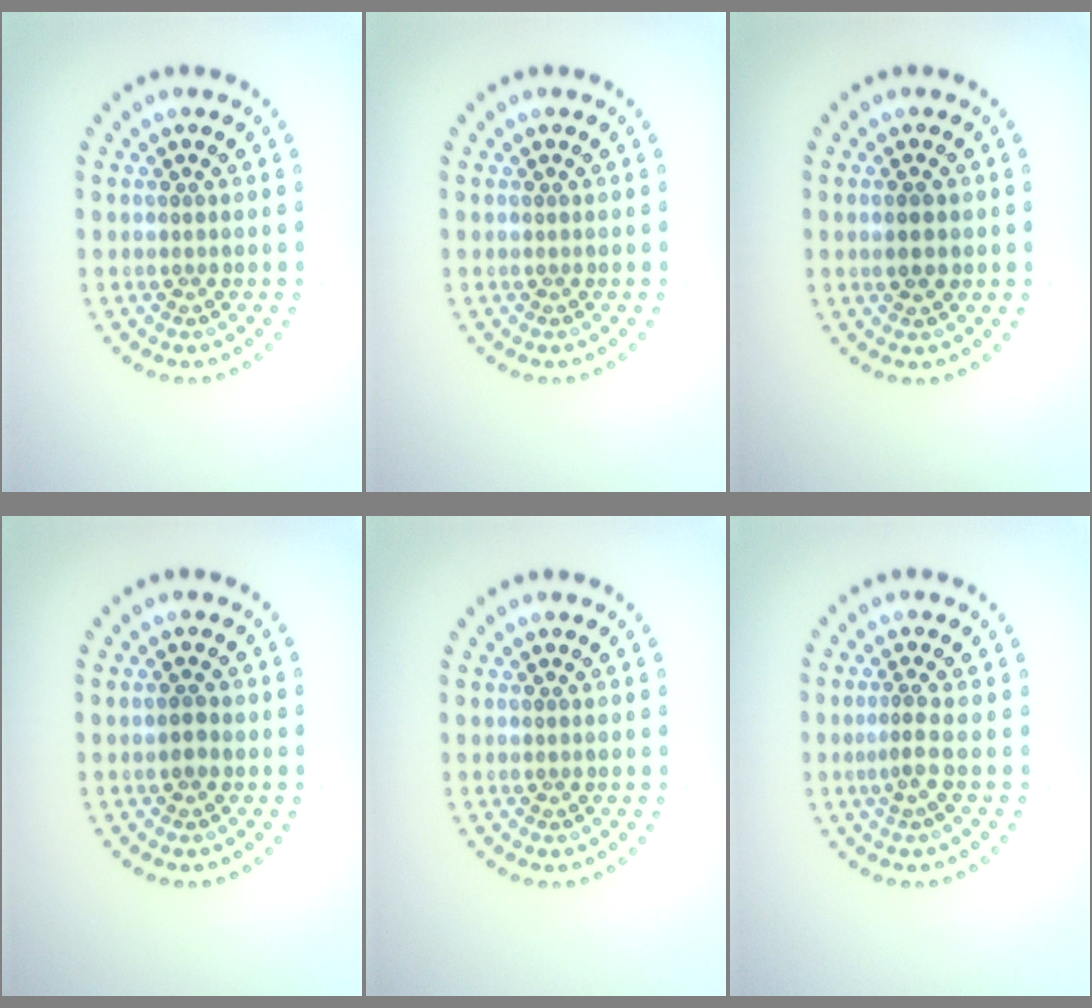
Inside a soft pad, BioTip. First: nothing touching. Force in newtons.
{"total": 0.0}
{"total": 1.9, "press": 1.9, "slide": 0.0}
{"total": 1.2, "press": 1.2, "slide": 0.1}
{"total": 0.0}
{"total": 1.5, "press": 1.1, "slide": 1.1}